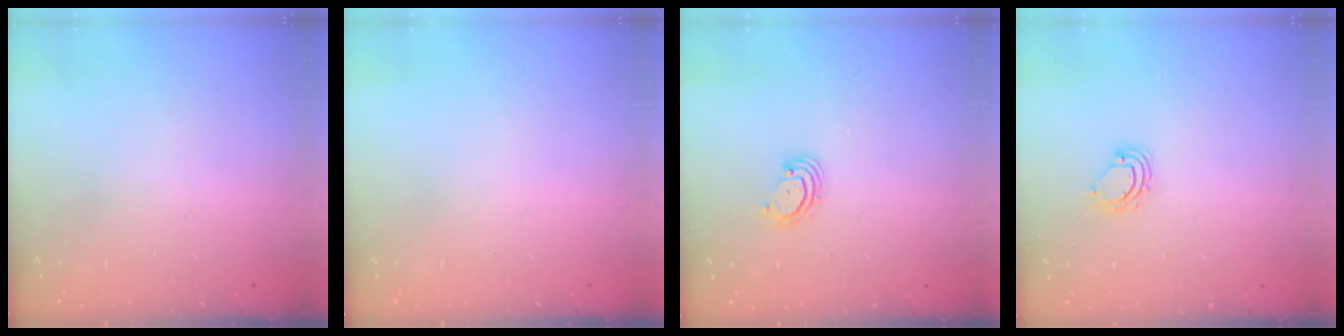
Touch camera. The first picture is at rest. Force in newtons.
{"total": 0.0}
{"total": 3.0, "press": 3.0, "slide": 0.3}
{"total": 5.4, "press": 5.4, "slide": 0.3}